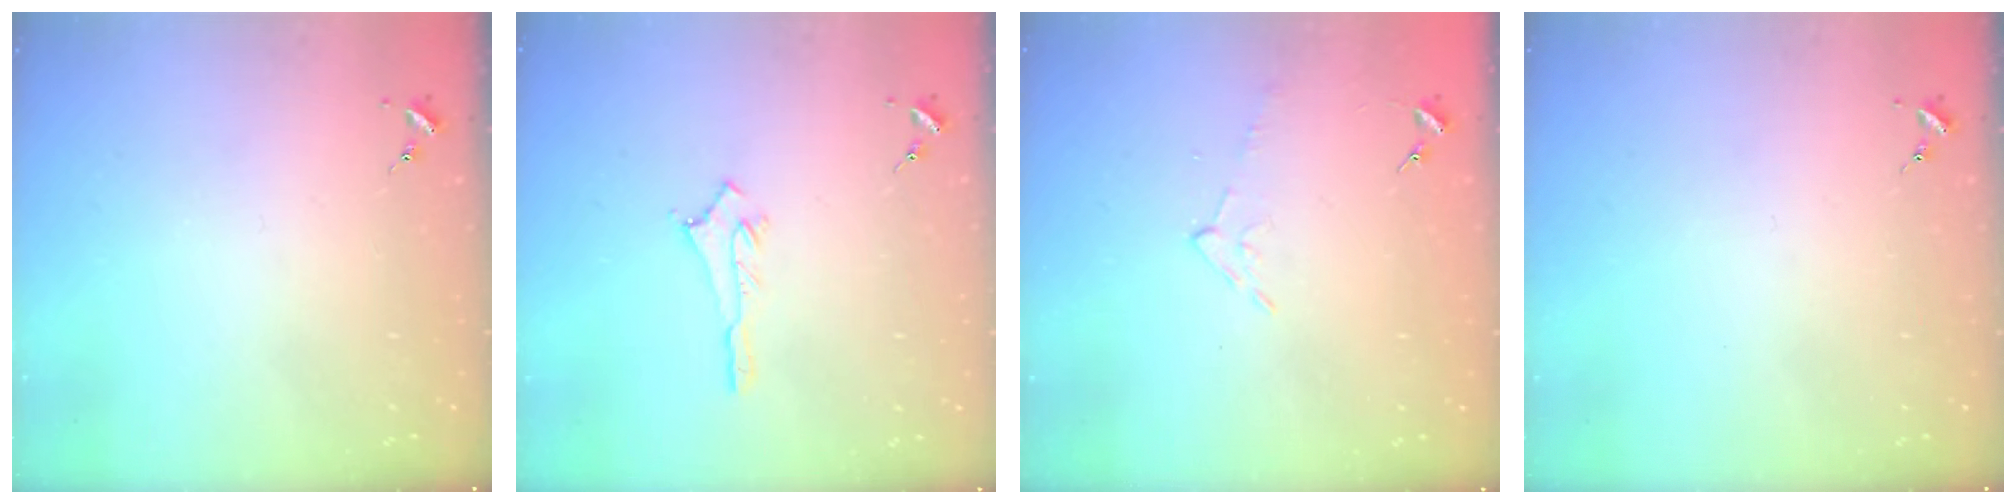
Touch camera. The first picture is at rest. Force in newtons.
{"total": 2.9, "press": 2.9, "slide": 0.2}
{"total": 4.7, "press": 4.7, "slide": 0.5}
{"total": 0.0}